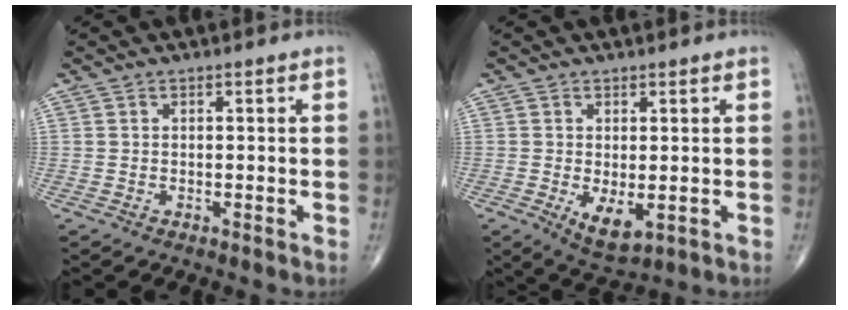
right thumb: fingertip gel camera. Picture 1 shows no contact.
{"total": 5.4, "force": [-1.0, 2.6, 4.6], "torque": [-0.072, -0.016, -0.005]}